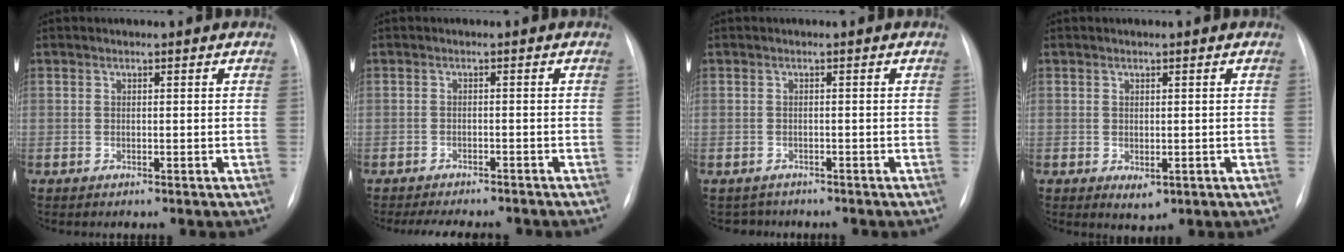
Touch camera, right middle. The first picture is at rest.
{"total": 8.5, "force": [-7.6, 2.2, 3.1], "torque": [-0.042, -0.002, -0.097]}
{"total": 2.1, "force": [-1.9, 0.9, -0.5], "torque": [0.006, -0.002, -0.028]}
{"total": 2.1, "force": [-0.5, 1.2, 1.6], "torque": [-0.018, -0.004, 0.002]}